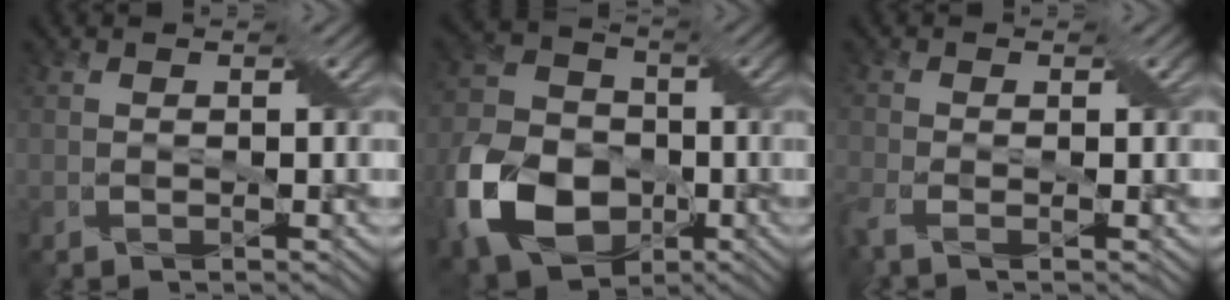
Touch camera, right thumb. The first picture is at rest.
{"total": 13.2, "force": [-5.0, 9.8, 7.3], "torque": [-0.172, -0.020, -0.113]}
{"total": 3.0, "force": [-1.6, 0.9, 2.3], "torque": [-0.064, -0.007, -0.040]}